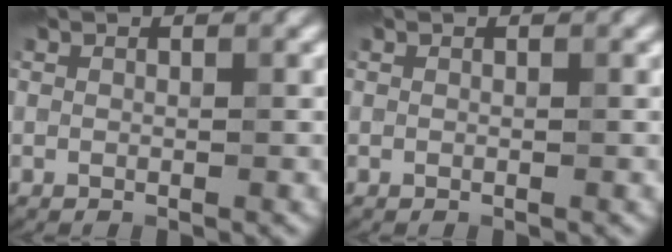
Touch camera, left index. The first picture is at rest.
{"total": 0.0}